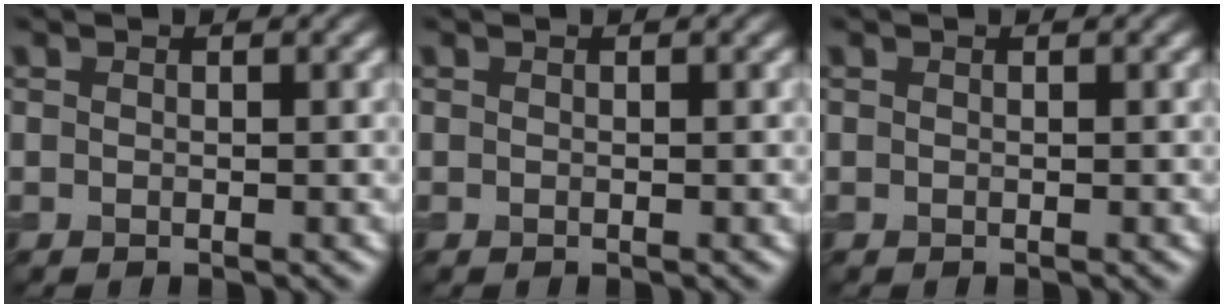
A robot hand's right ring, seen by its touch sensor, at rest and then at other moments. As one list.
[{"total": 0.0}, {"total": 0.0}]